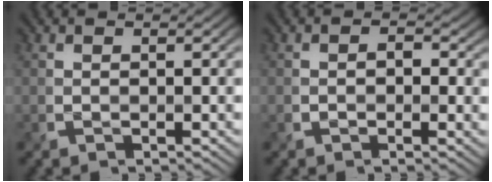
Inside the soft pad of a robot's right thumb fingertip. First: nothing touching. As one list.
[{"total": 2.2, "force": [-0.1, 1.8, 1.3], "torque": [-0.015, -0.004, 0.001]}]